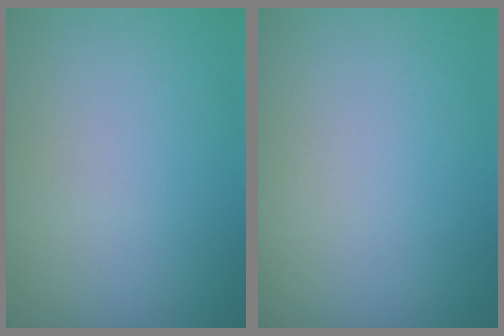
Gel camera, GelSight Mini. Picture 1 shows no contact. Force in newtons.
{"total": 0.0}